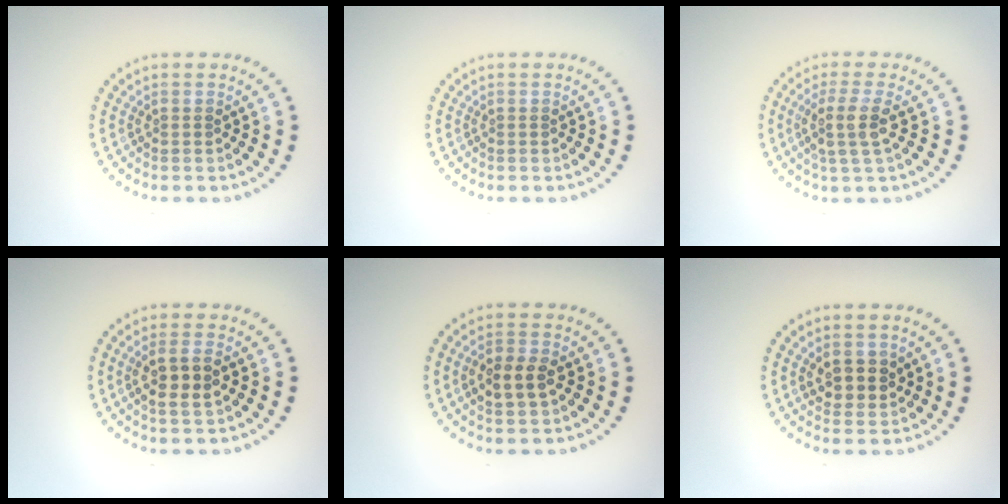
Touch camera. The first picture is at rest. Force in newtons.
{"total": 0.0}
{"total": 3.2, "press": 2.4, "slide": 2.0}
{"total": 2.9, "press": 2.7, "slide": 0.9}
{"total": 3.1, "press": 3.1, "slide": 0.3}
{"total": 2.7, "press": 2.7, "slide": 0.6}